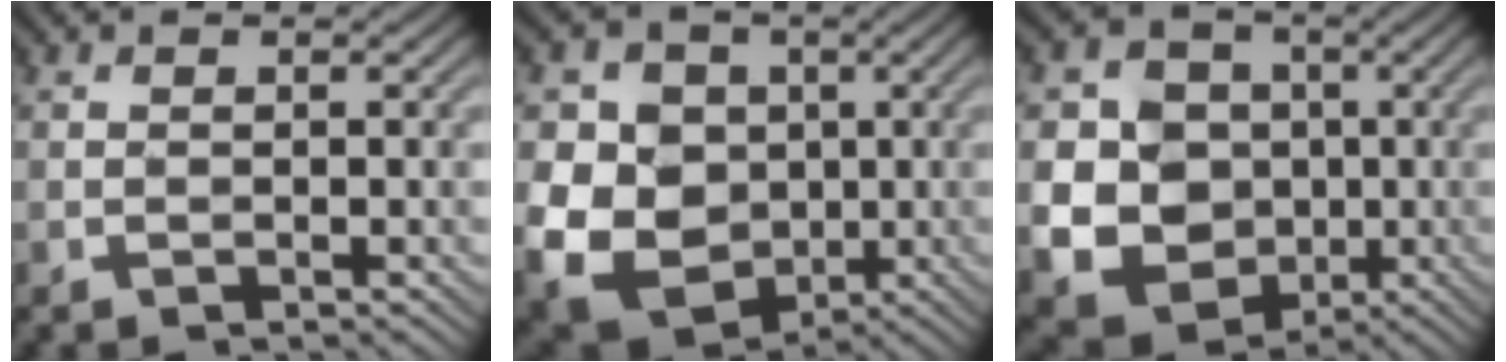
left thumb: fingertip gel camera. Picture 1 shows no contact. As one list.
[{"total": 11.9, "force": [-0.6, 10.2, 6.1], "torque": [-0.154, -0.018, -0.022]}, {"total": 11.1, "force": [-1.0, 10.0, 4.7], "torque": [-0.129, -0.019, -0.033]}]